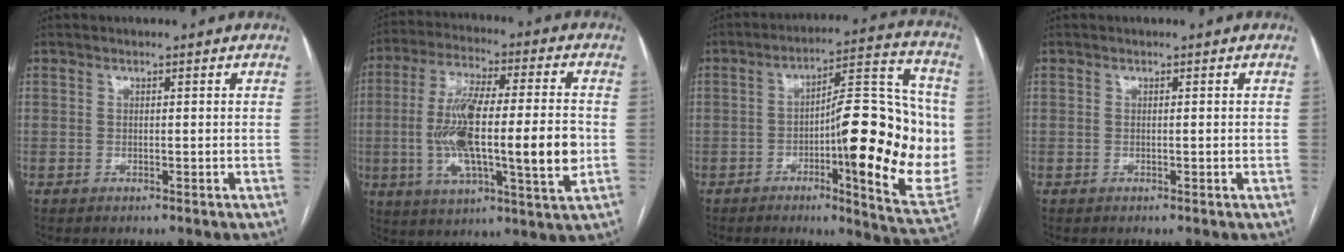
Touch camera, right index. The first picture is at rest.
{"total": 19.0, "force": [-2.1, 3.2, 18.6], "torque": [-0.337, 0.002, -0.035]}
{"total": 21.1, "force": [-1.9, 4.1, 20.6], "torque": [-0.256, 0.021, -0.023]}
{"total": 0.0}